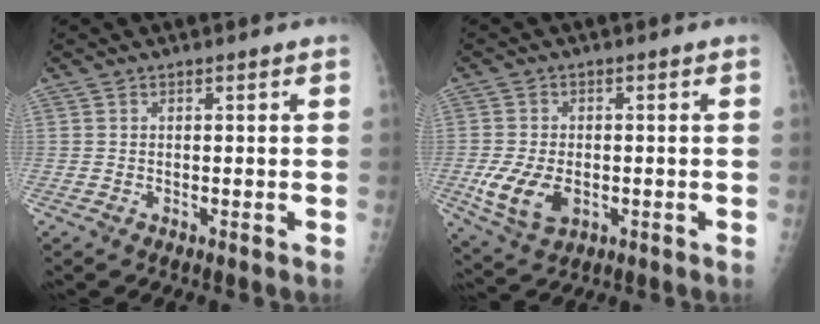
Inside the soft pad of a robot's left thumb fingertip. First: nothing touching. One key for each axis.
{"total": 8.6, "fx": -2.0, "fy": 5.5, "fz": 6.2, "tx": -0.121, "ty": -0.005, "tz": -0.028}